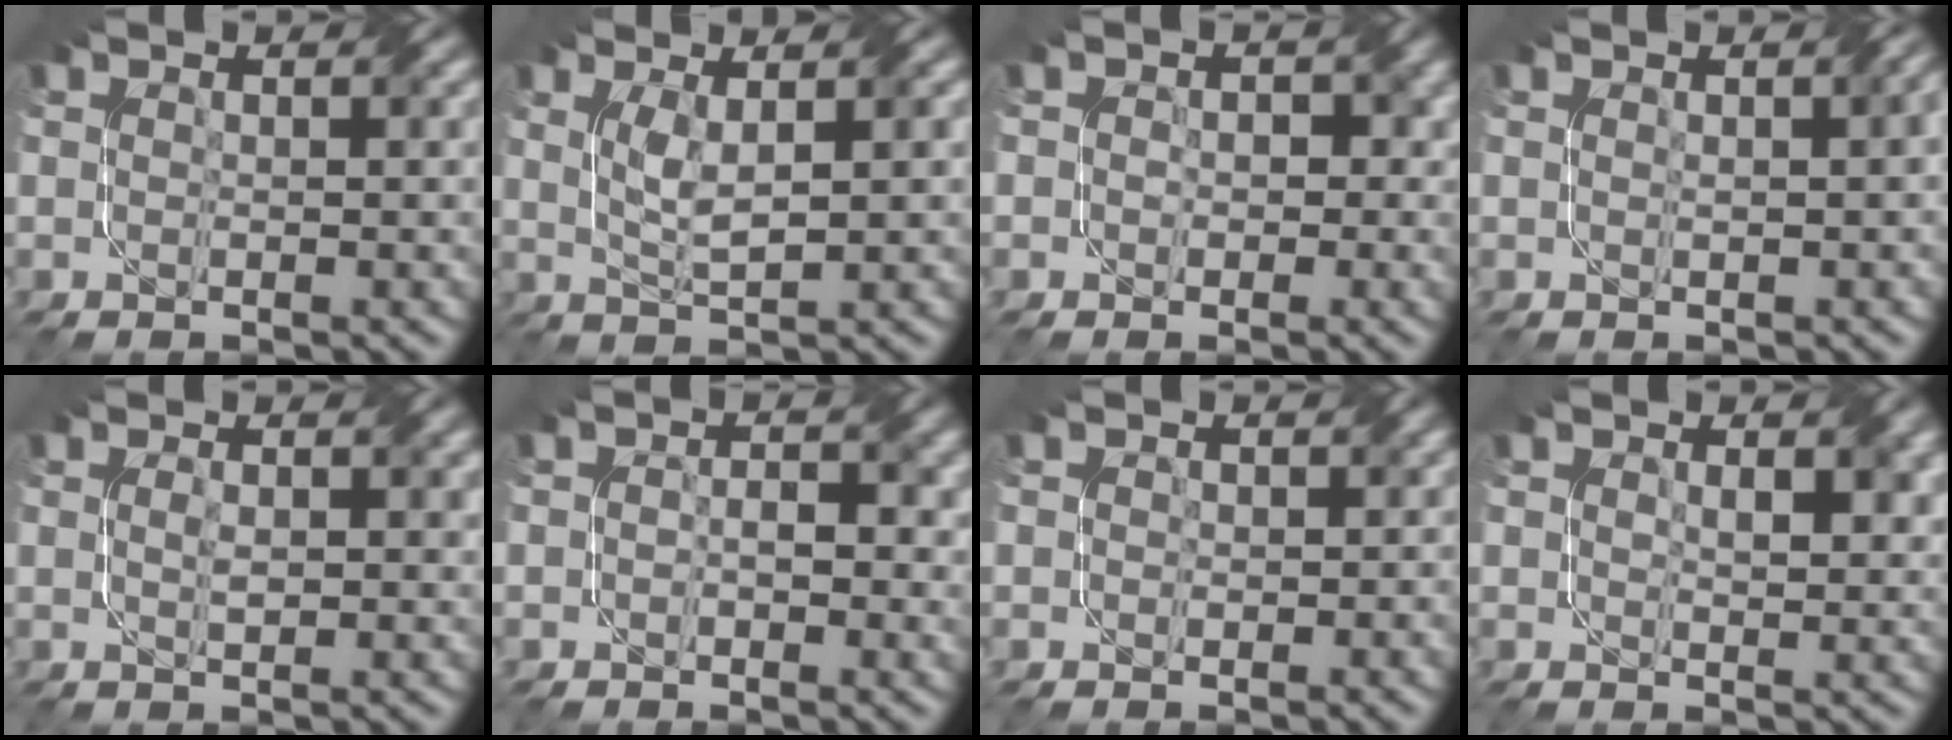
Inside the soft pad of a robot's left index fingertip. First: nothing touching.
{"total": 2.5, "force": [0.8, 0.5, 2.3], "torque": [-0.048, -0.004, 0.020]}
{"total": 2.8, "force": [0.3, 2.4, 1.6], "torque": [-0.005, 0.005, -0.005]}
{"total": 2.1, "force": [0.5, 0.7, 2.0], "torque": [-0.013, 0.009, 0.003]}
{"total": 1.3, "force": [0.3, 0.6, 1.1], "torque": [-0.023, -0.001, 0.007]}
{"total": 2.9, "force": [0.2, 2.0, 2.1], "torque": [-0.017, 0.001, -0.005]}
{"total": 1.3, "force": [0.3, 1.2, 0.5], "torque": [-0.002, 0.003, -0.003]}
{"total": 2.6, "force": [0.8, 1.5, 2.0], "torque": [-0.031, -0.006, 0.018]}